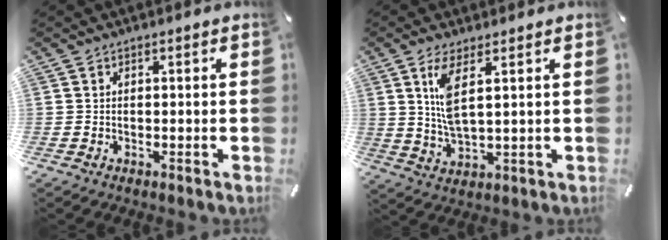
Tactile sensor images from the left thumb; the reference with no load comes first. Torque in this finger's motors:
{"motor_torque": [0.46, -0.55, 0.46, 0.46, 0.02]}